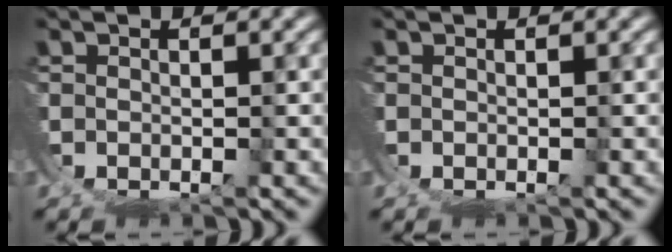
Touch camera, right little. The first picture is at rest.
{"total": 0.0}